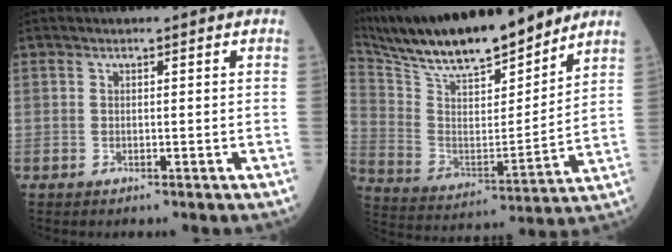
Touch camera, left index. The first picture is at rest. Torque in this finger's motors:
{"motor_torque": [0.17, -1.01, 0.38, 0.12]}